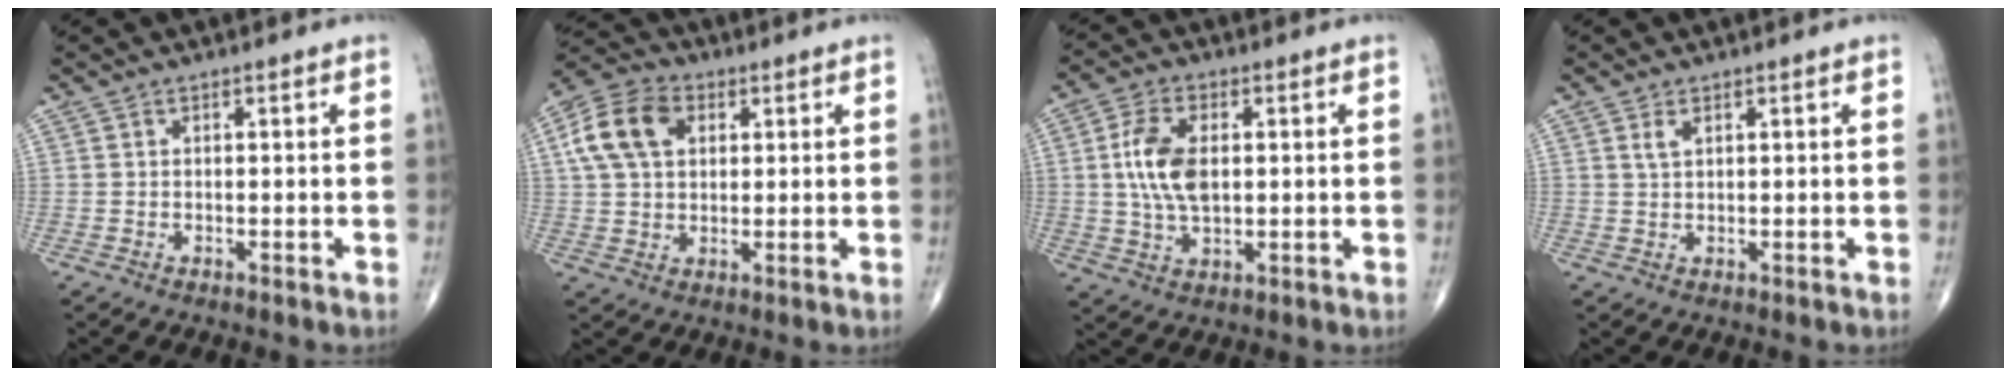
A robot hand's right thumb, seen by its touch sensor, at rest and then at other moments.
{"total": 11.3, "force": [3.3, 7.8, 7.5], "torque": [-0.134, 0.014, 0.054]}
{"total": 9.7, "force": [1.2, 5.3, 8.0], "torque": [-0.158, 0.000, 0.025]}
{"total": 1.6, "force": [0.9, 0.7, 1.2], "torque": [-0.027, 0.003, 0.022]}